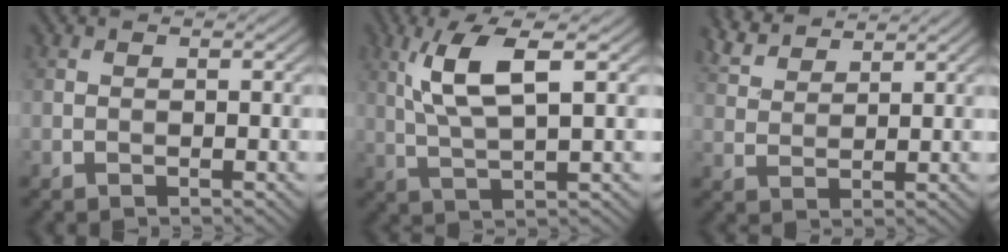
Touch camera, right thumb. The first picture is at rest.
{"total": 7.5, "force": [2.6, 1.9, 6.8], "torque": [-0.142, 0.010, 0.051]}
{"total": 4.8, "force": [4.2, 1.2, 1.9], "torque": [-0.051, 0.005, 0.091]}